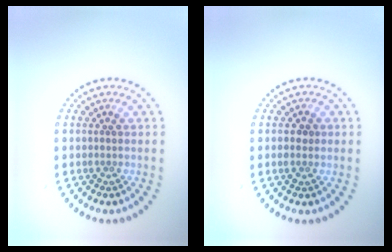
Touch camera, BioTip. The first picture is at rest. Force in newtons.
{"total": 1.2, "press": 1.2, "slide": 0.1}